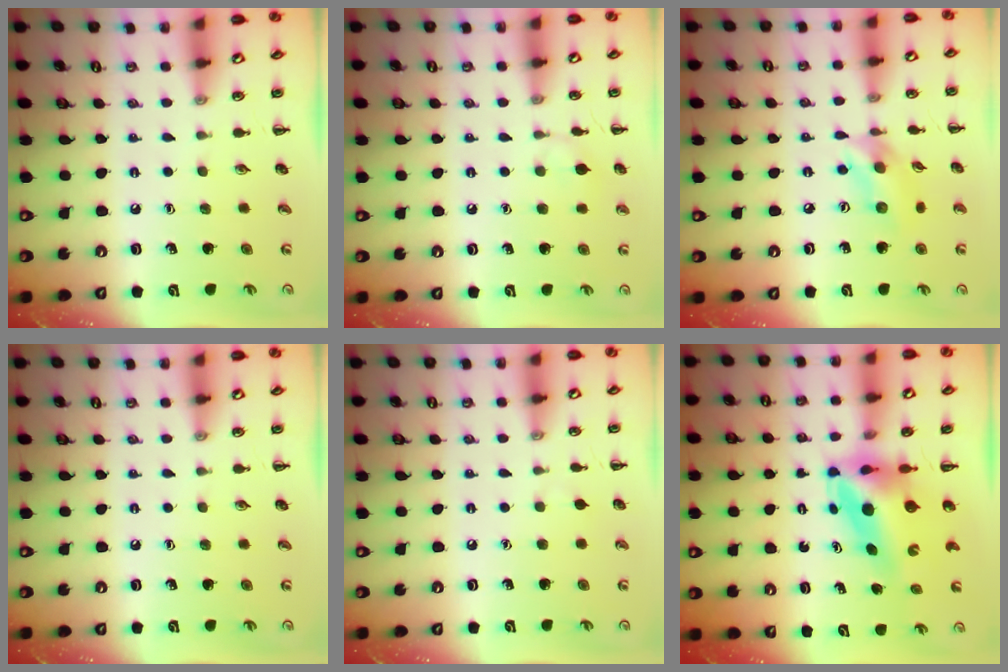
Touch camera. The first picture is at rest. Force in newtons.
{"total": 5.8, "press": 5.5, "slide": 1.8}
{"total": 8.8, "press": 8.7, "slide": 1.4}
{"total": 0.0}
{"total": 2.2, "press": 1.9, "slide": 0.9}
{"total": 6.5, "press": 6.2, "slide": 2.0}